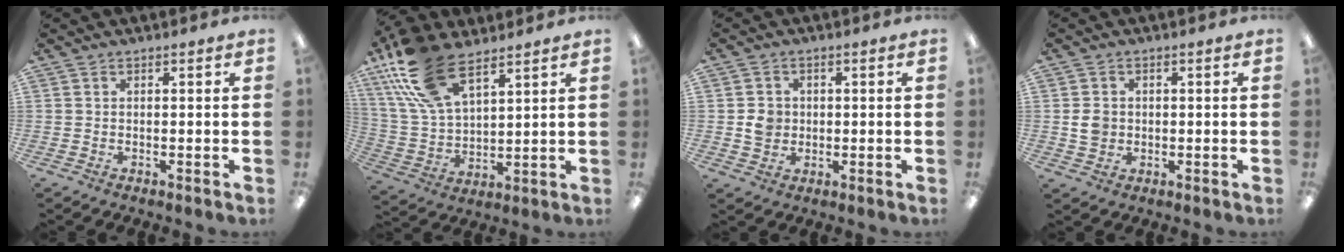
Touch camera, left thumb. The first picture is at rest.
{"total": 19.4, "force": [11.7, 9.3, 12.3], "torque": [-0.277, -0.035, 0.214]}
{"total": 4.3, "force": [0.1, 4.0, 1.7], "torque": [-0.010, 0.000, -0.002]}
{"total": 3.9, "force": [0.0, 3.4, 1.9], "torque": [-0.026, 0.005, 0.000]}